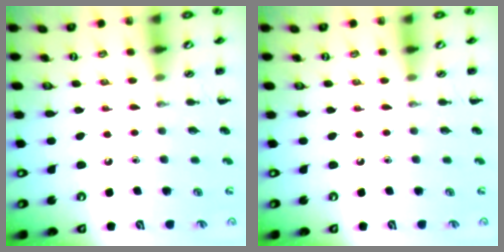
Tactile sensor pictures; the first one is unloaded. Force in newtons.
{"total": 0.0}